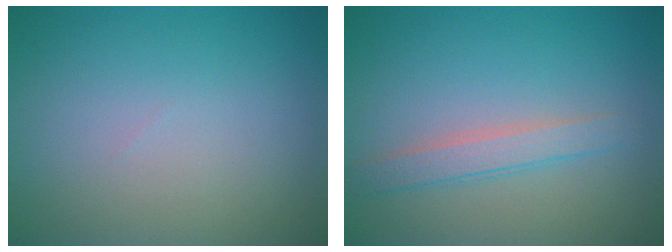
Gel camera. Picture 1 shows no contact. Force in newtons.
{"total": 2.3, "press": 2.2, "slide": 0.1}